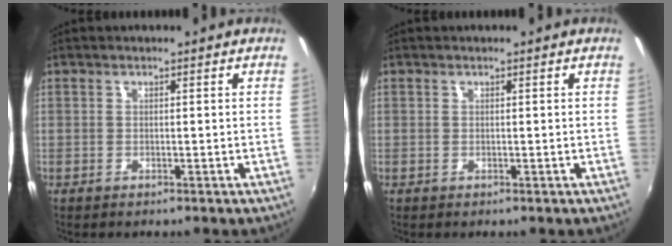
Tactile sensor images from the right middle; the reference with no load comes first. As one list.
[{"total": 0.0}]